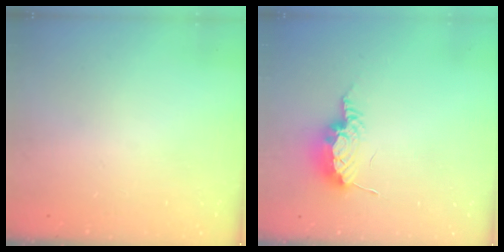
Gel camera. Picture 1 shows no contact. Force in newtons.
{"total": 8.6, "press": 8.6, "slide": 0.8}